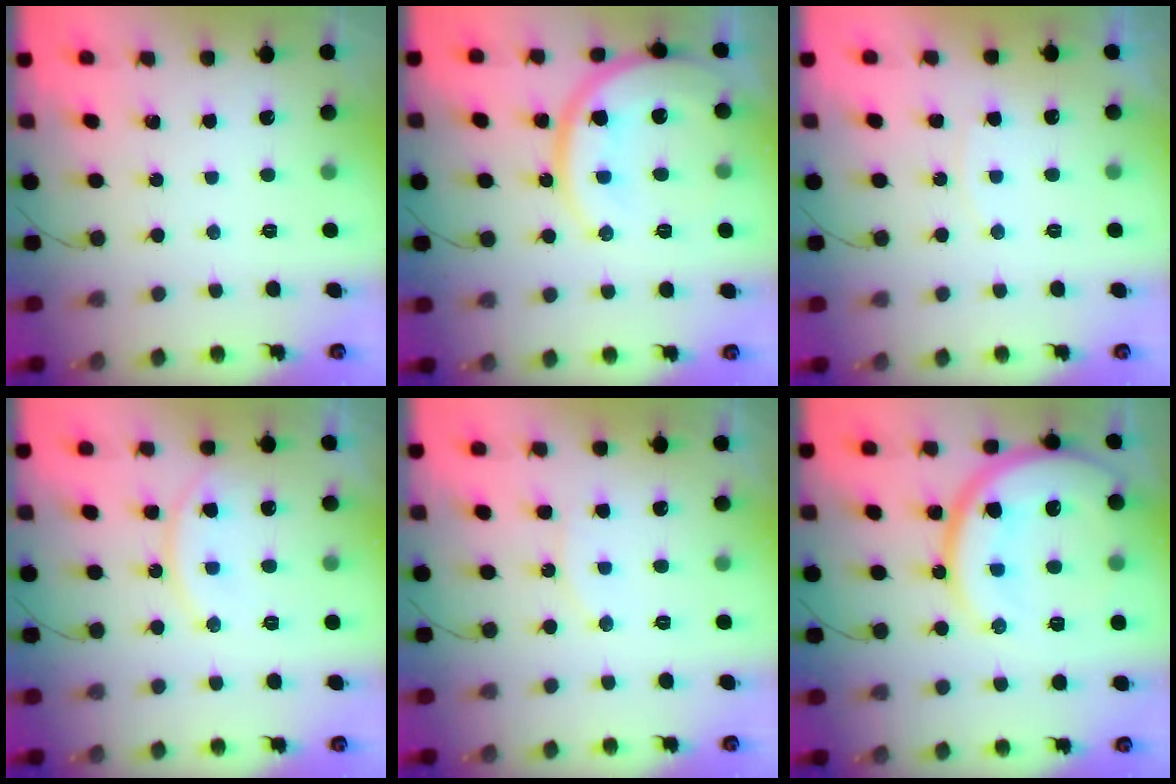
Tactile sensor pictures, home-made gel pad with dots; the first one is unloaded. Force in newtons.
{"total": 17.0, "press": 16.8, "slide": 2.1}
{"total": 4.7, "press": 4.7, "slide": 0.4}
{"total": 12.5, "press": 12.5, "slide": 0.8}
{"total": 6.0, "press": 6.0, "slide": 0.4}
{"total": 20.5, "press": 20.4, "slide": 2.1}